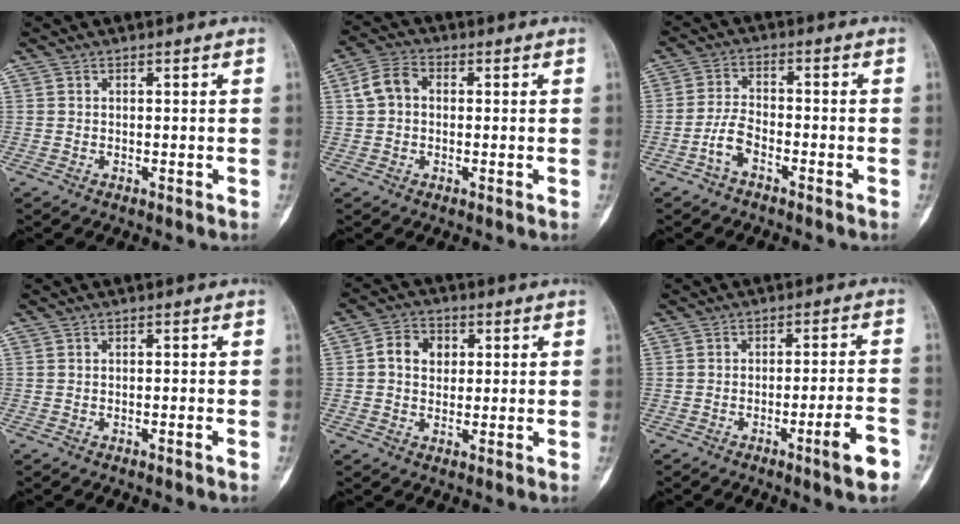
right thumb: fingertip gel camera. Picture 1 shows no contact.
{"total": 5.5, "force": [0.5, 4.2, 3.5], "torque": [-0.067, 0.019, 0.002]}
{"total": 4.7, "force": [-2.8, 2.2, 3.1], "torque": [-0.062, 0.026, -0.057]}
{"total": 0.6, "force": [-0.4, 0.0, 0.5], "torque": [-0.012, 0.007, -0.004]}
{"total": 6.0, "force": [1.0, 4.9, 3.4], "torque": [-0.037, 0.009, 0.011]}
{"total": 6.9, "force": [-3.6, 0.3, 5.8], "torque": [-0.090, 0.018, -0.051]}